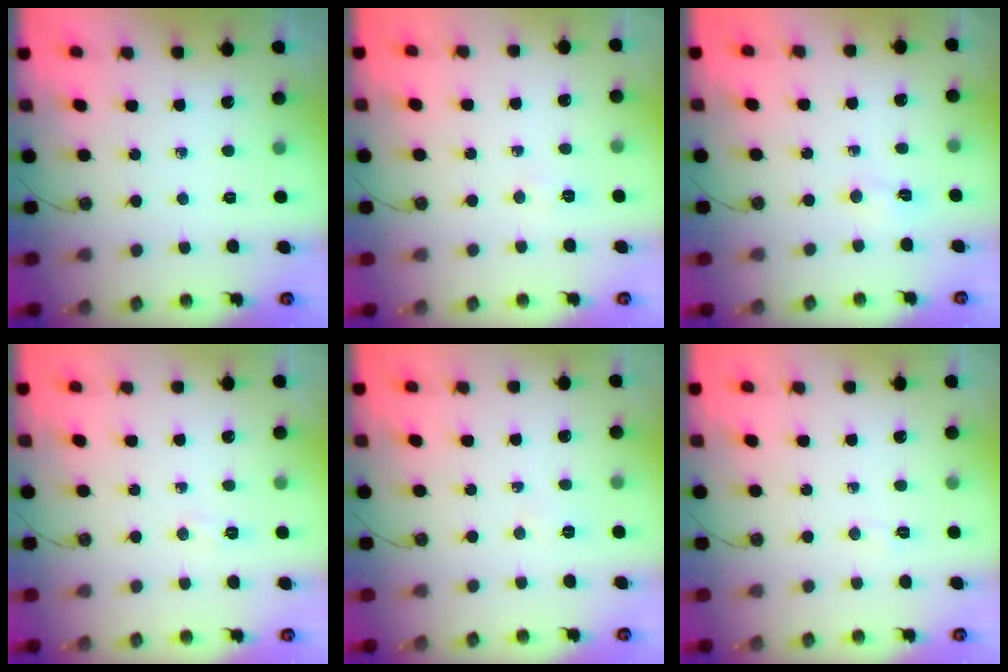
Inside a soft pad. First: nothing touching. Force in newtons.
{"total": 3.0, "press": 3.0, "slide": 0.5}
{"total": 2.3, "press": 2.3, "slide": 0.5}
{"total": 4.0, "press": 3.9, "slide": 0.6}
{"total": 2.6, "press": 2.4, "slide": 0.9}
{"total": 3.7, "press": 3.4, "slide": 1.3}